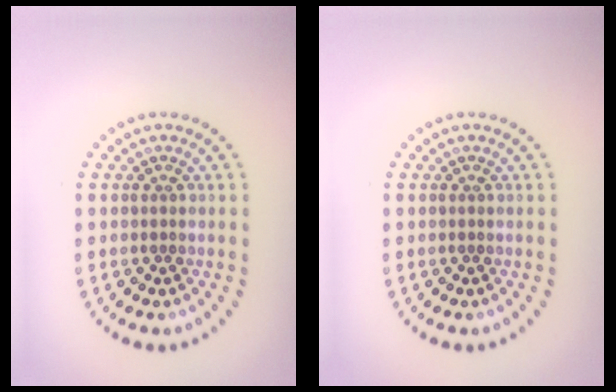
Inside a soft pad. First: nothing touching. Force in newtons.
{"total": 0.0}